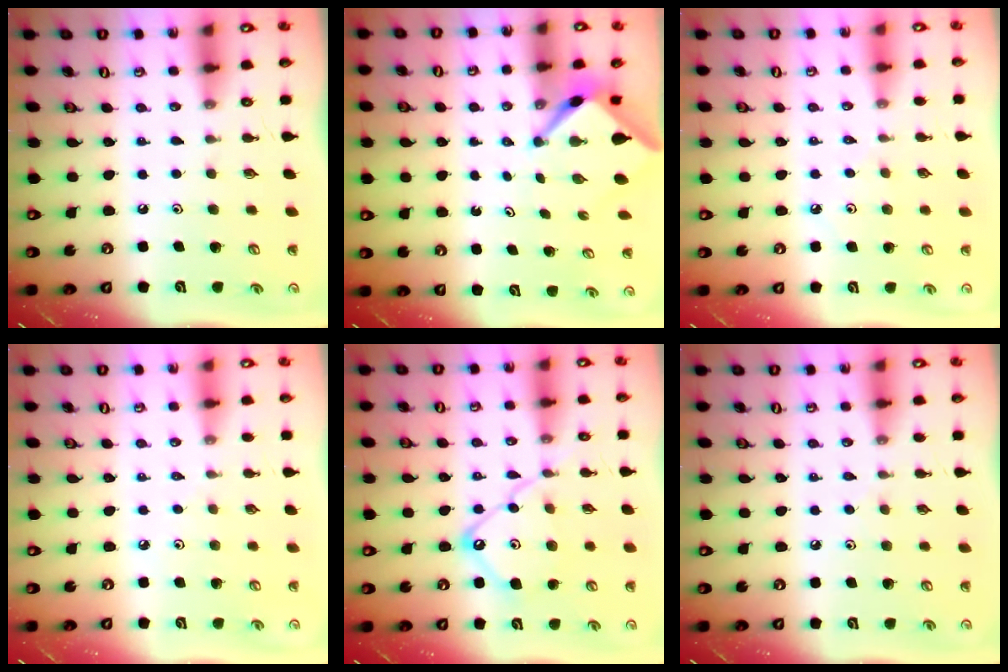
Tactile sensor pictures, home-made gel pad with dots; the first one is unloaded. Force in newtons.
{"total": 3.5, "press": 3.5, "slide": 0.2}
{"total": 4.1, "press": 4.0, "slide": 0.7}
{"total": 1.9, "press": 1.8, "slide": 0.4}
{"total": 14.2, "press": 14.2, "slide": 1.2}
{"total": 4.2, "press": 4.2, "slide": 0.6}